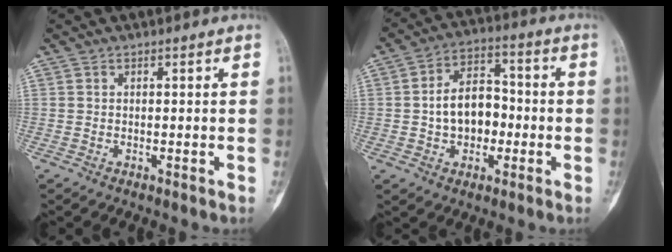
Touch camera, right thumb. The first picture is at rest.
{"total": 10.5, "force": [-1.2, 7.4, 7.3], "torque": [-0.085, 0.034, -0.027]}